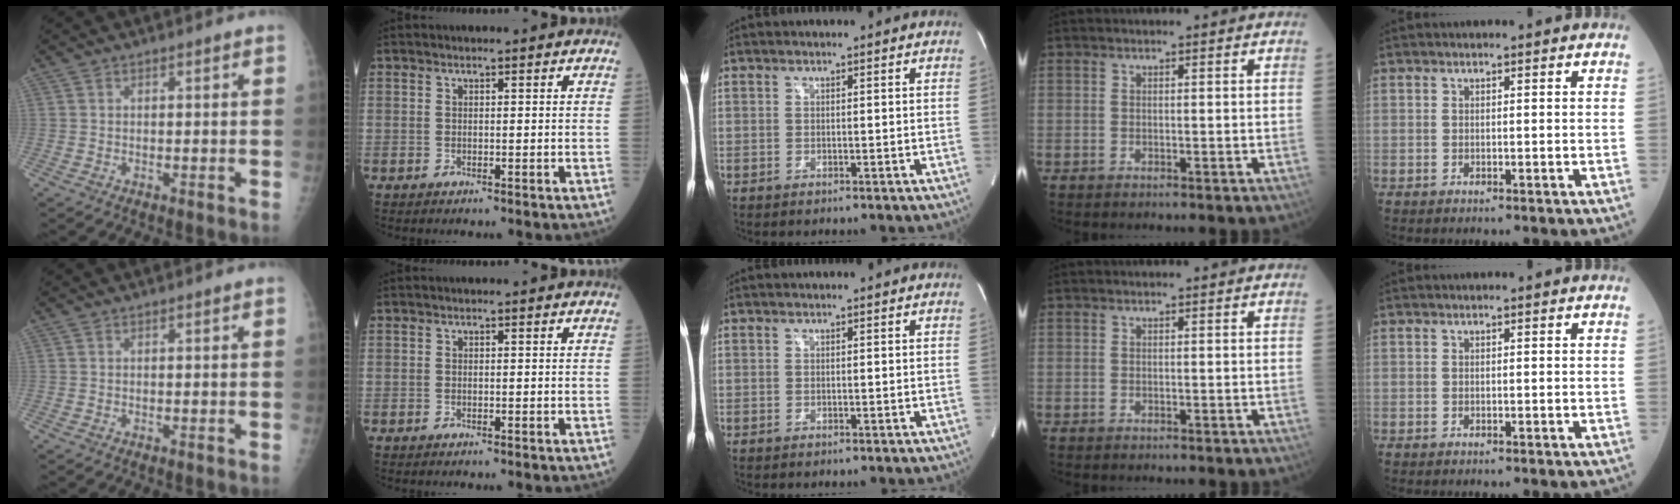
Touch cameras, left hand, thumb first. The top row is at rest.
{}